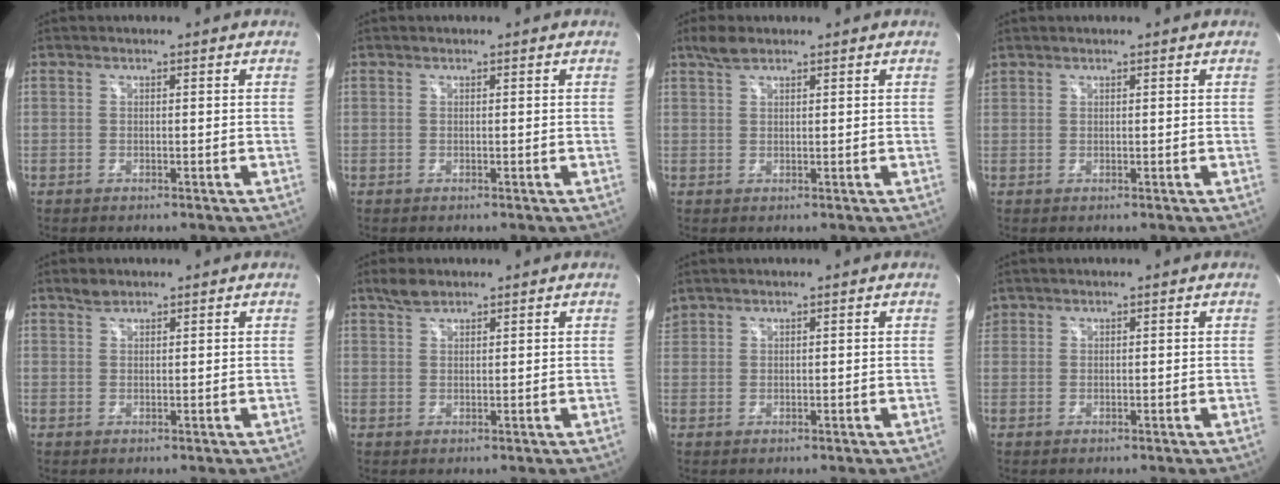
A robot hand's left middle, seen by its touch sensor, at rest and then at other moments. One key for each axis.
{"total": 0.0}
{"total": 2.5, "fx": 2.0, "fy": 0.8, "fz": 1.3, "tx": -0.034, "ty": 0.008, "tz": 0.042}
{"total": 0.5, "fx": 0.5, "fy": 0.1, "fz": 0.0, "tx": -0.011, "ty": 0.012, "tz": 0.014}
{"total": 1.5, "fx": 1.4, "fy": 0.5, "fz": 0.4, "tx": -0.012, "ty": 0.002, "tz": 0.028}
{"total": 2.4, "fx": 2.1, "fy": 0.8, "fz": 0.8, "tx": -0.025, "ty": 0.006, "tz": 0.042}
{"total": 1.8, "fx": 1.7, "fy": 0.5, "fz": 0.2, "tx": -0.014, "ty": 0.017, "tz": 0.037}
{"total": 1.1, "fx": 0.8, "fy": 0.8, "fz": 0.0, "tx": 0.005, "ty": 0.013, "tz": 0.012}